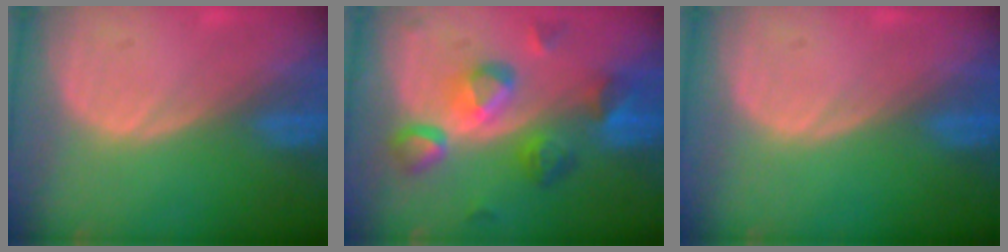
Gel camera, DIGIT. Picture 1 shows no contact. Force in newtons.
{"total": 8.3, "press": 8.1, "slide": 1.7}
{"total": 0.0}